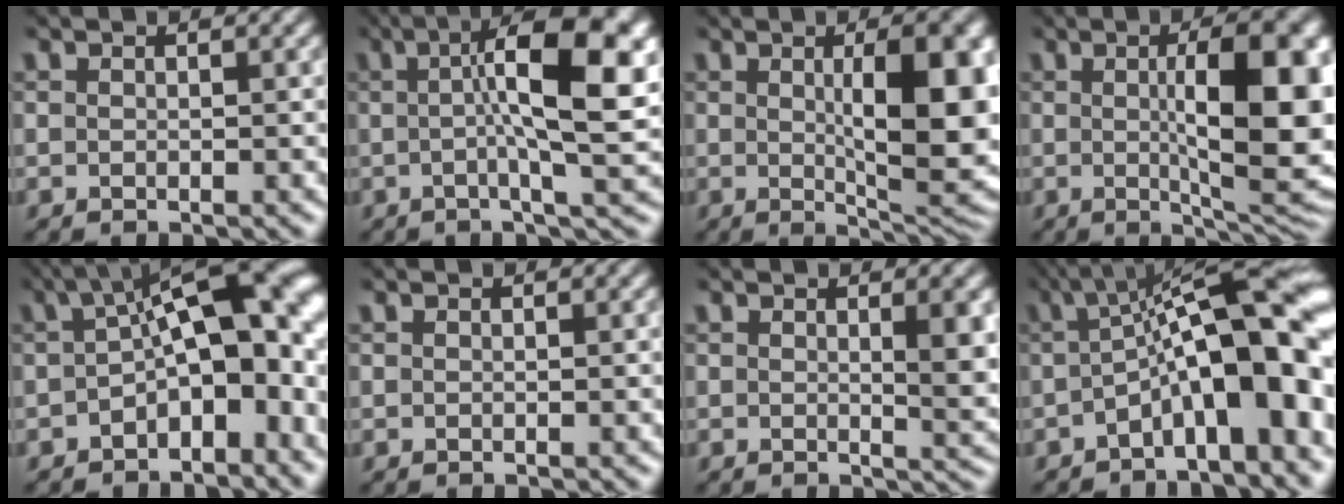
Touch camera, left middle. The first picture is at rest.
{"total": 11.3, "force": [1.3, 2.7, 10.9], "torque": [-0.140, 0.021, 0.011]}
{"total": 10.3, "force": [1.0, 2.9, 9.9], "torque": [-0.126, -0.004, 0.021]}
{"total": 11.6, "force": [0.8, 3.1, 11.1], "torque": [-0.143, 0.000, 0.015]}
{"total": 12.2, "force": [-0.4, 5.4, 10.9], "torque": [-0.134, 0.024, -0.025]}
{"total": 0.0}
{"total": 3.2, "force": [0.7, 0.8, 3.1], "torque": [-0.036, -0.004, 0.011]}
{"total": 12.2, "force": [-1.1, 3.3, 11.7], "torque": [-0.167, 0.028, -0.023]}